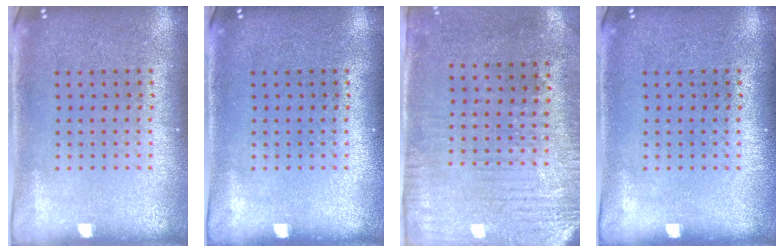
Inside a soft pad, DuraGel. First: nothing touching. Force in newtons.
{"total": 0.0}
{"total": 2.9, "press": 2.4, "slide": 1.7}
{"total": 0.0}